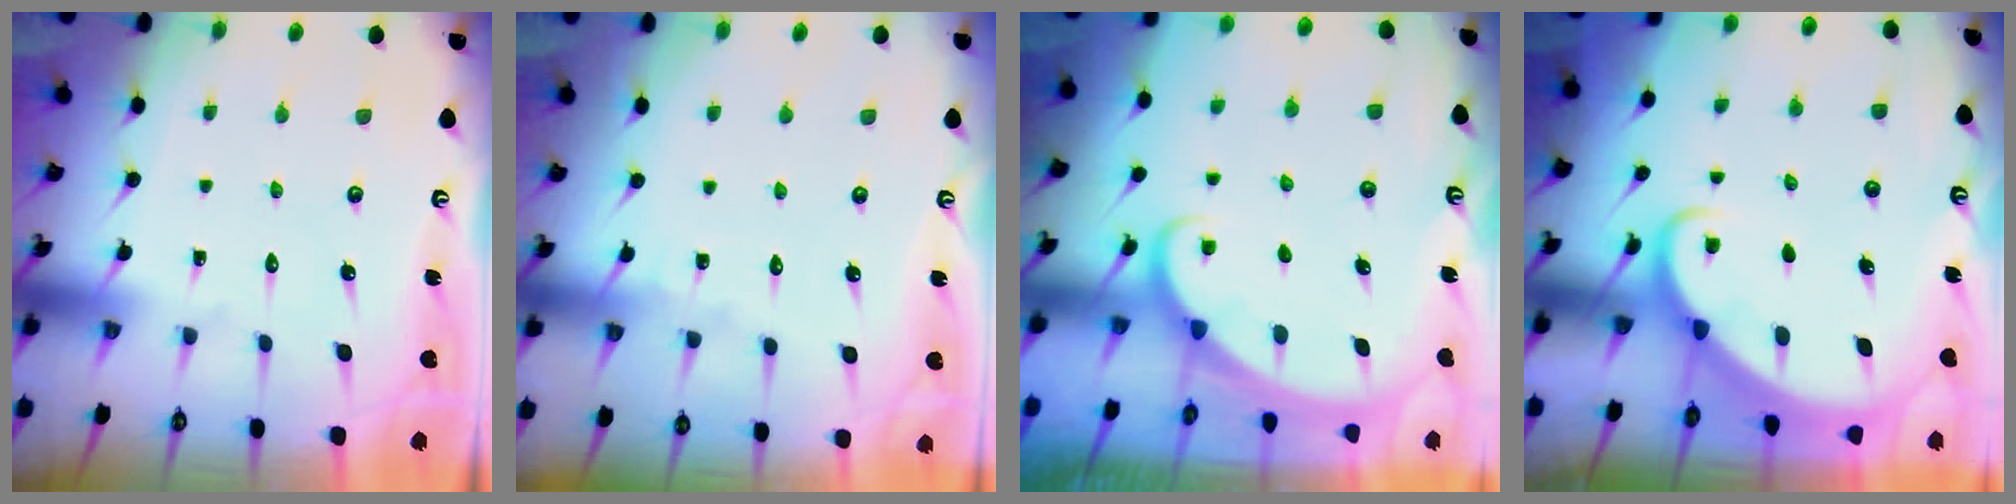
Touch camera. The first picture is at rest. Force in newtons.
{"total": 1.6, "press": 1.5, "slide": 0.2}
{"total": 1.9, "press": 1.9, "slide": 0.1}
{"total": 2.6, "press": 2.6, "slide": 0.3}